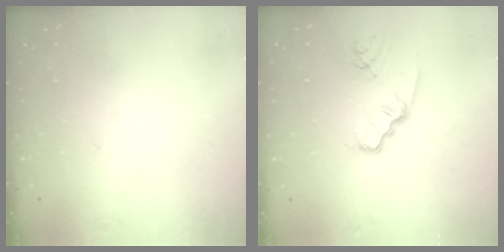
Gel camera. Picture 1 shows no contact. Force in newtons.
{"total": 2.7, "press": 2.7, "slide": 0.3}